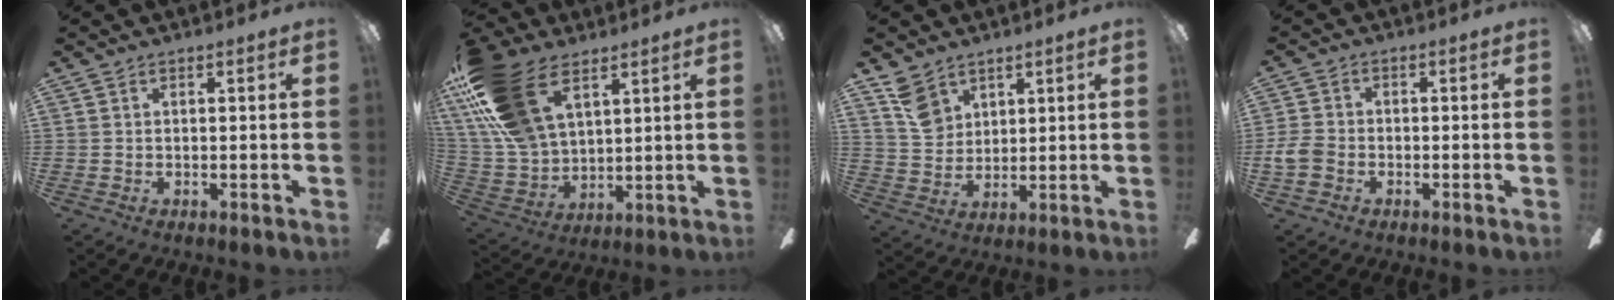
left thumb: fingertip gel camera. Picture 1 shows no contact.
{"total": 23.3, "force": [11.8, 13.1, 15.3], "torque": [-0.344, -0.038, 0.220]}
{"total": 8.7, "force": [5.5, 6.0, 3.2], "torque": [-0.061, -0.013, 0.107]}
{"total": 5.3, "force": [-2.2, 3.8, 3.0], "torque": [-0.066, 0.012, -0.040]}